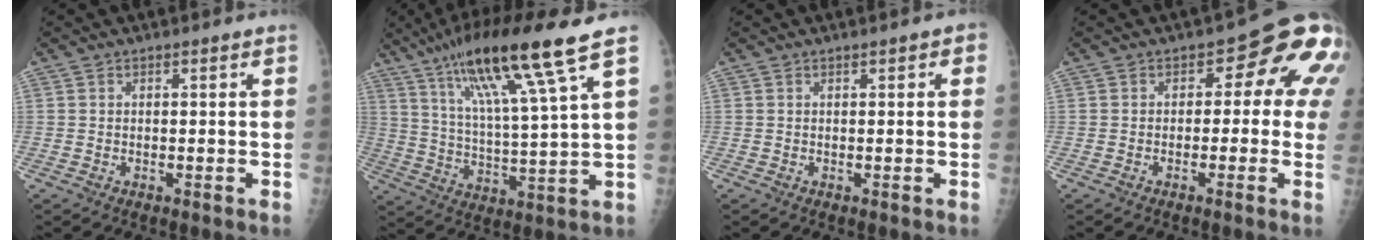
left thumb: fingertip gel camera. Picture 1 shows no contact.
{"total": 17.7, "force": [10.3, 1.0, 14.4], "torque": [-0.254, -0.033, 0.183]}
{"total": 1.5, "force": [0.6, 0.7, 1.1], "torque": [-0.006, 0.002, 0.006]}
{"total": 9.4, "force": [1.0, 5.5, 7.6], "torque": [-0.040, 0.017, -0.004]}